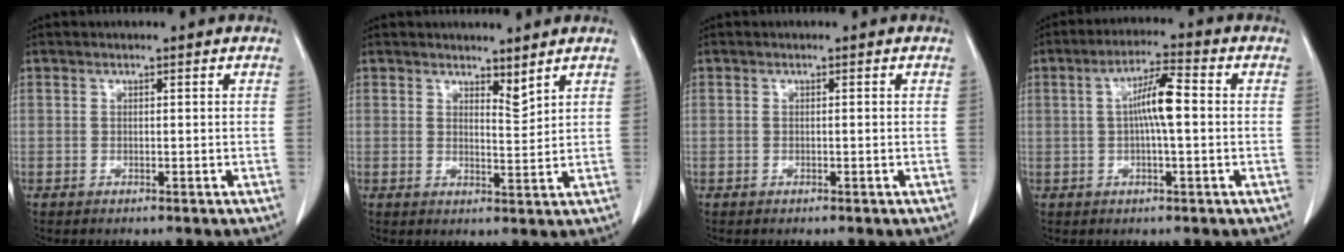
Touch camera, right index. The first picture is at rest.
{"total": 2.6, "force": [2.3, 0.4, 1.1], "torque": [-0.021, -0.014, 0.043]}
{"total": 0.0}
{"total": 6.5, "force": [0.3, 0.7, 6.5], "torque": [-0.122, 0.013, 0.002]}